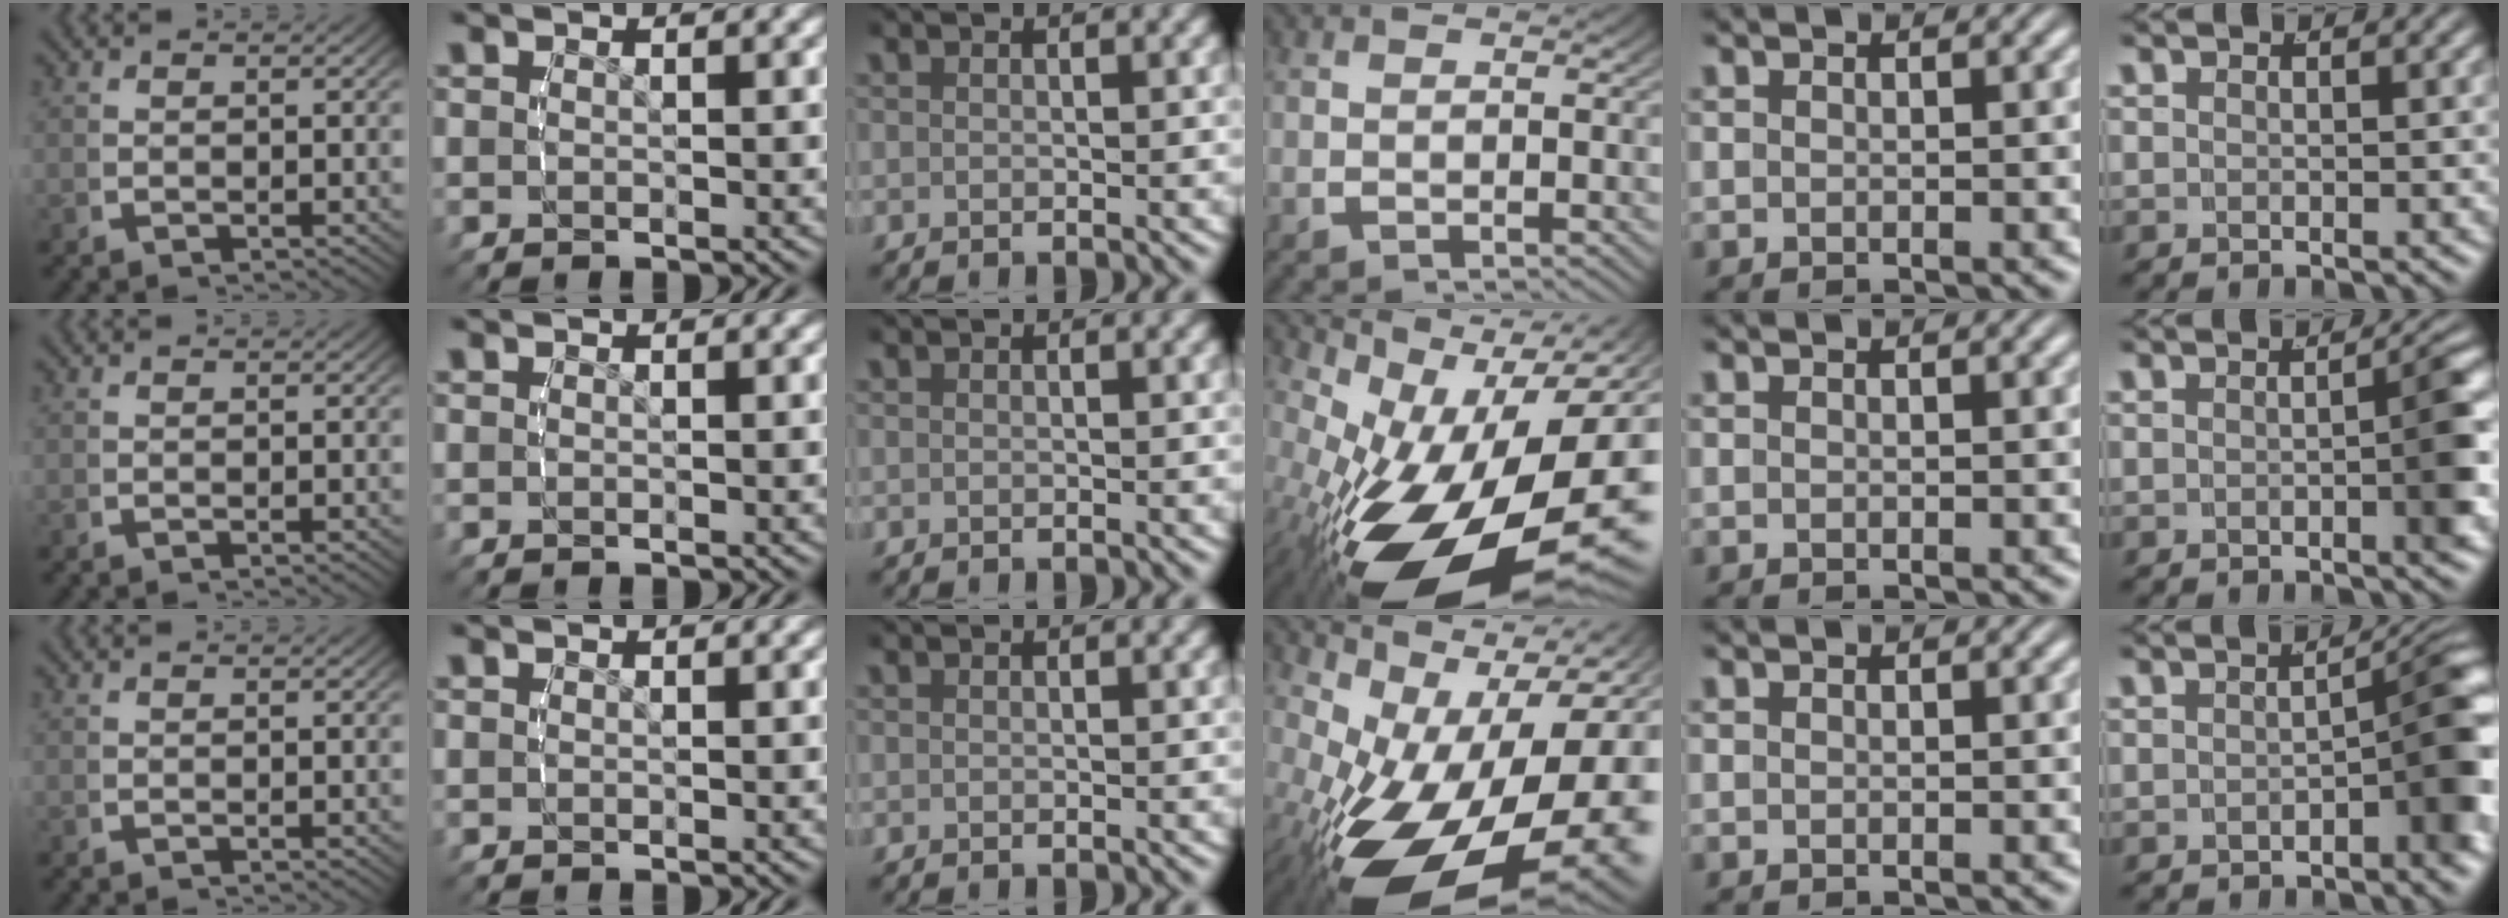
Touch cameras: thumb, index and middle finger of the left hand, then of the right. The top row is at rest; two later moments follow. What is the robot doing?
{"motion": "lift_and_place", "object": "button"}